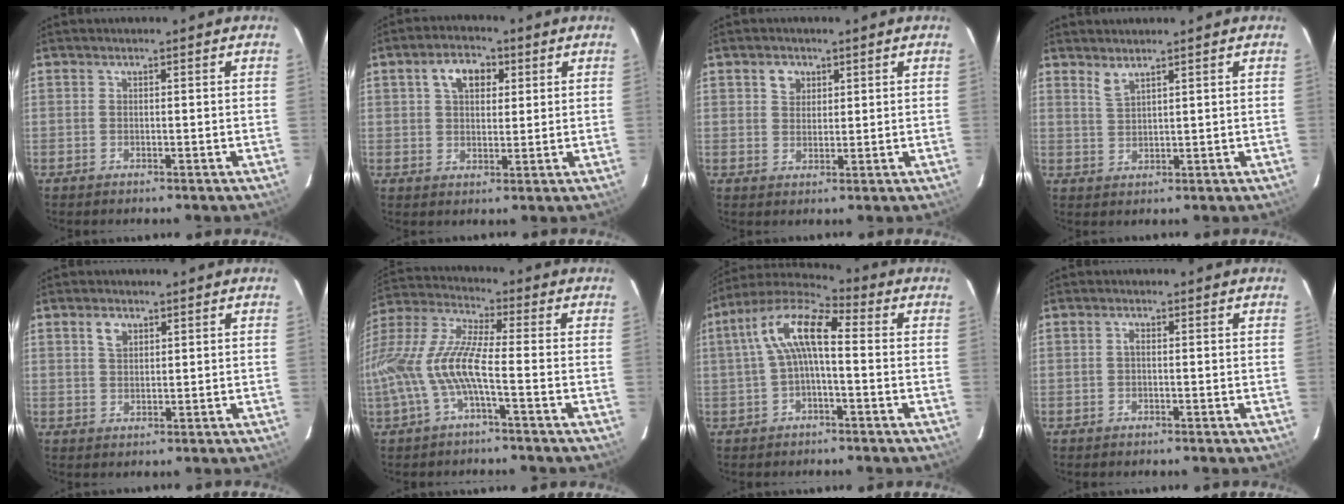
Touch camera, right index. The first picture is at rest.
{"total": 6.6, "force": [2.5, 4.3, 4.4], "torque": [-0.074, 0.024, 0.044]}
{"total": 3.3, "force": [1.6, 2.6, 1.2], "torque": [-0.012, 0.011, 0.031]}
{"total": 2.3, "force": [2.0, 0.2, 1.2], "torque": [-0.024, 0.000, 0.038]}
{"total": 2.9, "force": [1.5, 1.8, 1.6], "torque": [-0.028, 0.007, 0.029]}
{"total": 14.3, "force": [-4.0, 2.8, 13.4], "torque": [-0.282, -0.003, -0.080]}
{"total": 10.7, "force": [0.5, 3.6, 10.0], "torque": [-0.200, 0.029, 0.001]}
{"total": 0.7, "force": [-0.1, 0.3, 0.7], "torque": [-0.013, 0.005, -0.004]}